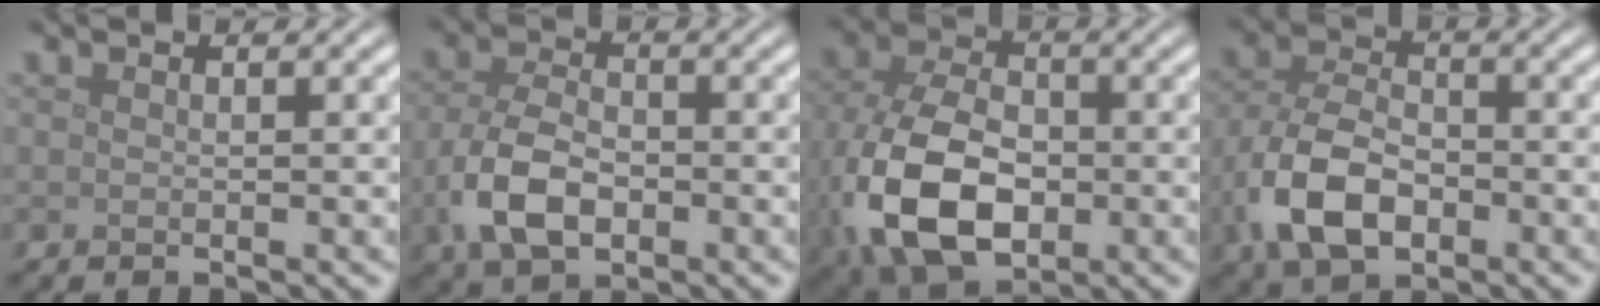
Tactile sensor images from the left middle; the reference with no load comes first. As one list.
[{"total": 5.6, "force": [-1.8, 3.4, 4.1], "torque": [-0.093, -0.005, -0.039]}, {"total": 11.5, "force": [-2.9, 7.4, 8.4], "torque": [-0.205, -0.026, -0.059]}, {"total": 7.3, "force": [-2.7, 4.4, 5.2], "torque": [-0.117, -0.004, -0.060]}]